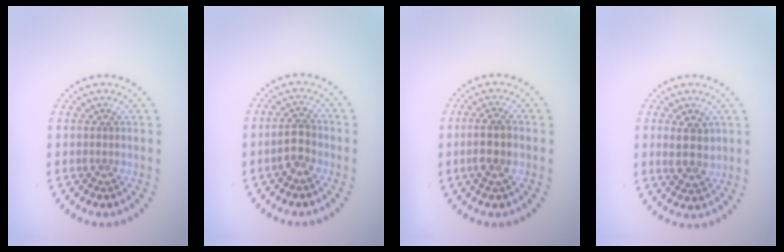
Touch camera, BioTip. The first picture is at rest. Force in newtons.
{"total": 2.2, "press": 2.2, "slide": 0.5}
{"total": 2.7, "press": 2.7, "slide": 0.6}
{"total": 3.0, "press": 2.8, "slide": 0.8}